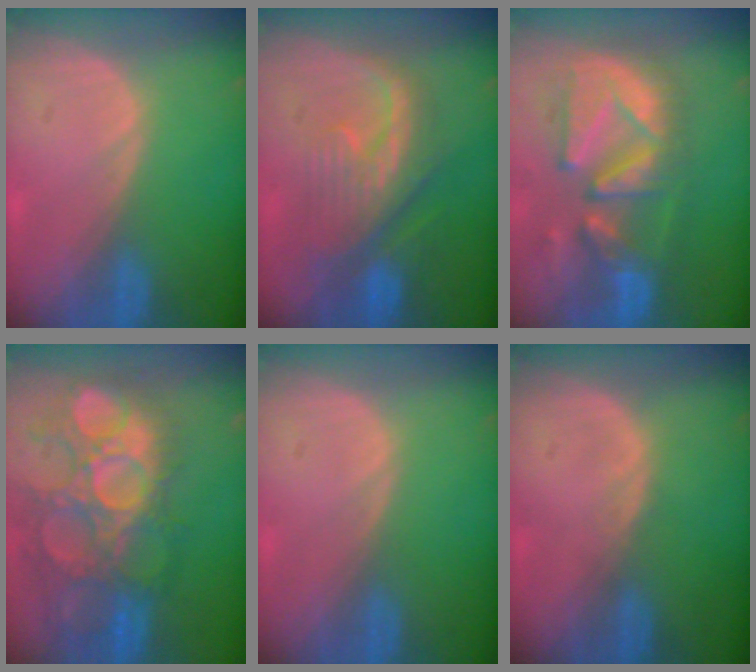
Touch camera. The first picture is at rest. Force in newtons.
{"total": 8.5, "press": 8.3, "slide": 1.5}
{"total": 11.8, "press": 11.0, "slide": 4.5}
{"total": 13.5, "press": 12.4, "slide": 5.4}
{"total": 0.0}
{"total": 0.7, "press": 0.6, "slide": 0.2}